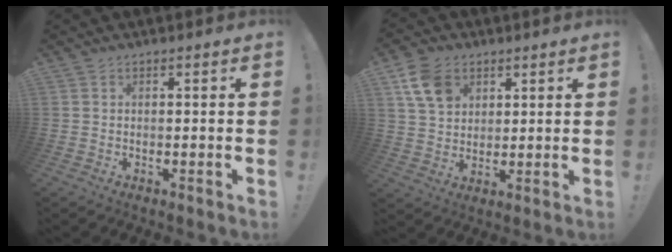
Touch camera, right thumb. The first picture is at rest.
{"total": 11.2, "force": [5.3, 8.1, 5.6], "torque": [-0.087, -0.012, 0.106]}